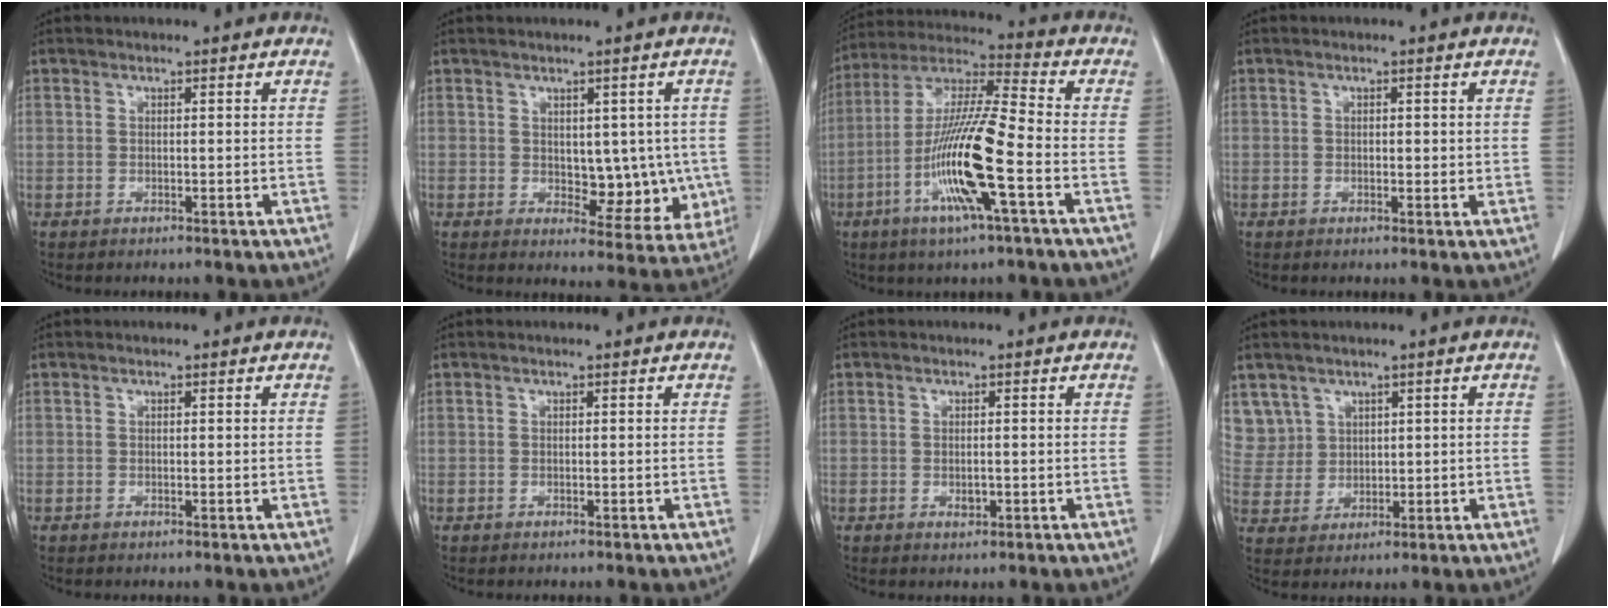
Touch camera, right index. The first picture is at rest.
{"total": 7.8, "force": [0.1, 4.7, 6.2], "torque": [-0.054, 0.000, 0.019]}
{"total": 15.6, "force": [-4.8, 0.5, 14.8], "torque": [-0.298, -0.007, -0.094]}
{"total": 1.4, "force": [0.3, 0.8, 1.2], "torque": [-0.017, -0.001, 0.004]}
{"total": 0.0}
{"total": 0.0}
{"total": 1.2, "force": [-0.2, 0.7, 0.9], "torque": [-0.017, 0.000, 0.003]}
{"total": 6.3, "force": [3.6, 5.2, -0.4], "torque": [0.012, 0.012, 0.083]}